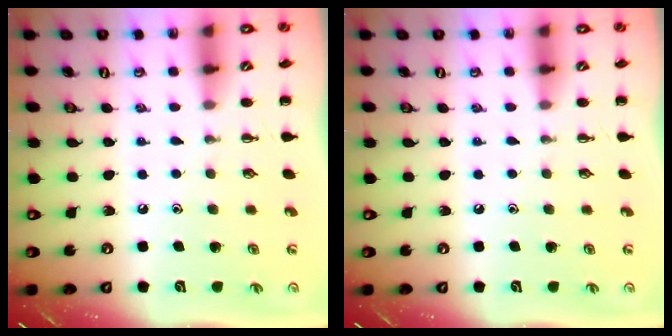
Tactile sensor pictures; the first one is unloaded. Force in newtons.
{"total": 0.0}